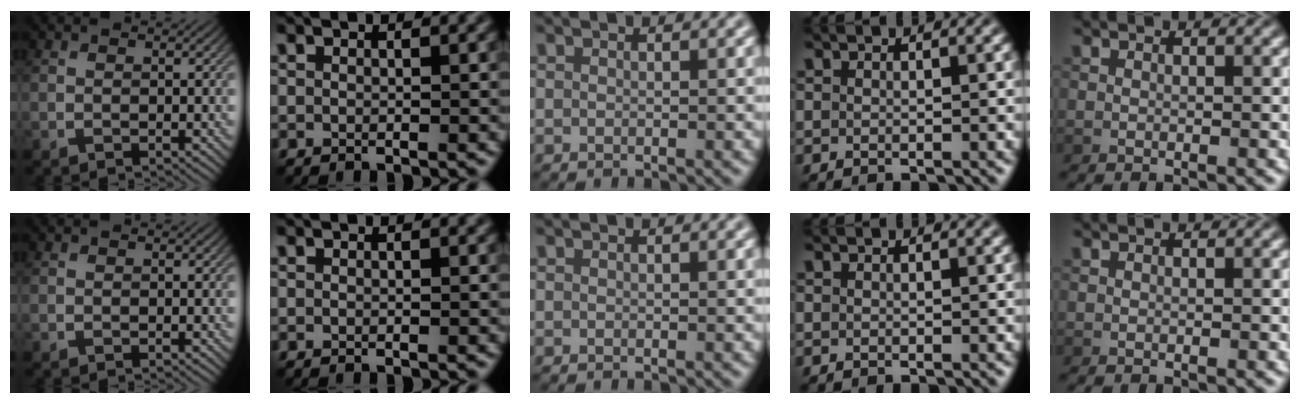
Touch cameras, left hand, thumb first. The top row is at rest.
{}